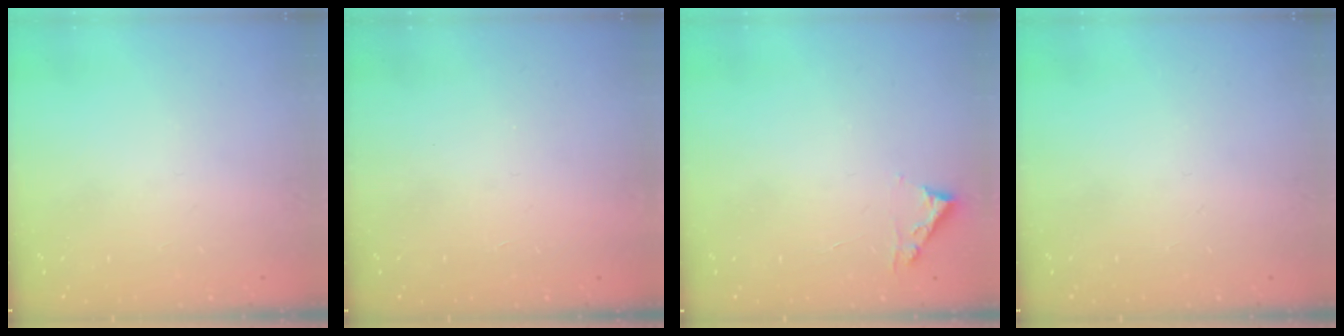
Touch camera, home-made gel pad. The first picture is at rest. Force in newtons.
{"total": 1.6, "press": 1.6, "slide": 0.1}
{"total": 4.5, "press": 4.4, "slide": 0.5}
{"total": 0.0}